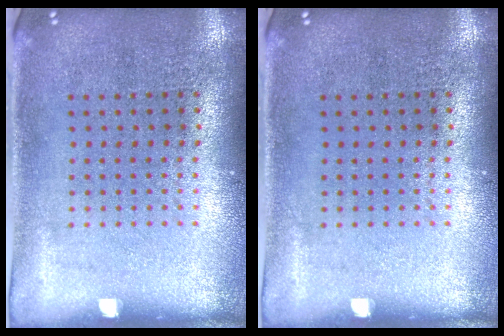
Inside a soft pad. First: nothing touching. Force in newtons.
{"total": 0.0}